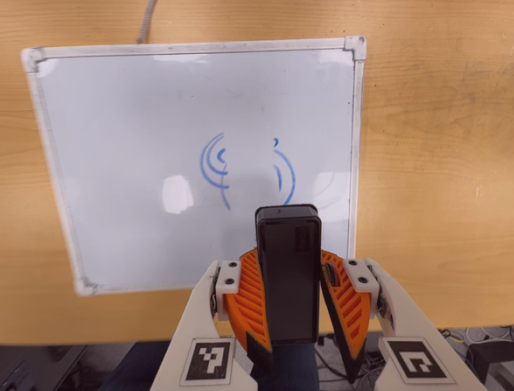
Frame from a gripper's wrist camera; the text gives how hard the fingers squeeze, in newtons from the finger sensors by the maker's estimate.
{"total": 8.7, "left": 9.4, "right": 8.0}